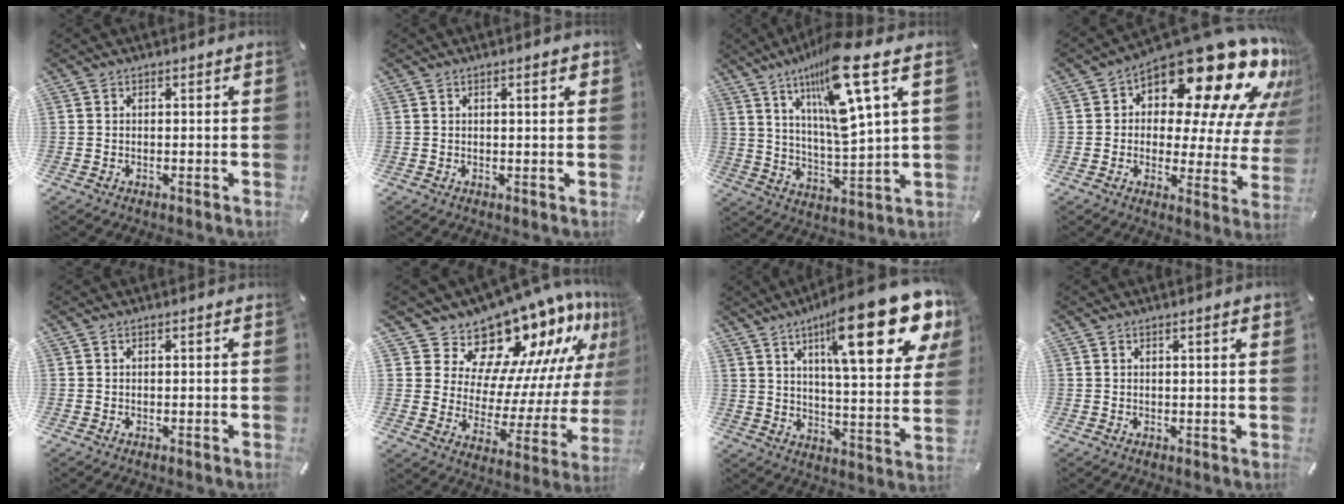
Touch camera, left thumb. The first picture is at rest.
{"total": 1.5, "force": [0.8, 0.5, 1.2], "torque": [-0.023, 0.003, 0.013]}
{"total": 17.6, "force": [10.5, 2.6, 13.9], "torque": [-0.247, -0.053, 0.162]}
{"total": 21.9, "force": [13.9, 8.6, 14.5], "torque": [-0.196, -0.118, 0.224]}
{"total": 0.0}
{"total": 17.6, "force": [16.0, 6.7, 3.0], "torque": [-0.029, -0.168, 0.271]}
{"total": 24.8, "force": [13.9, 8.3, 18.8], "torque": [-0.269, -0.084, 0.219]}
{"total": 1.6, "force": [0.7, 0.1, 1.4], "torque": [-0.029, 0.000, 0.011]}